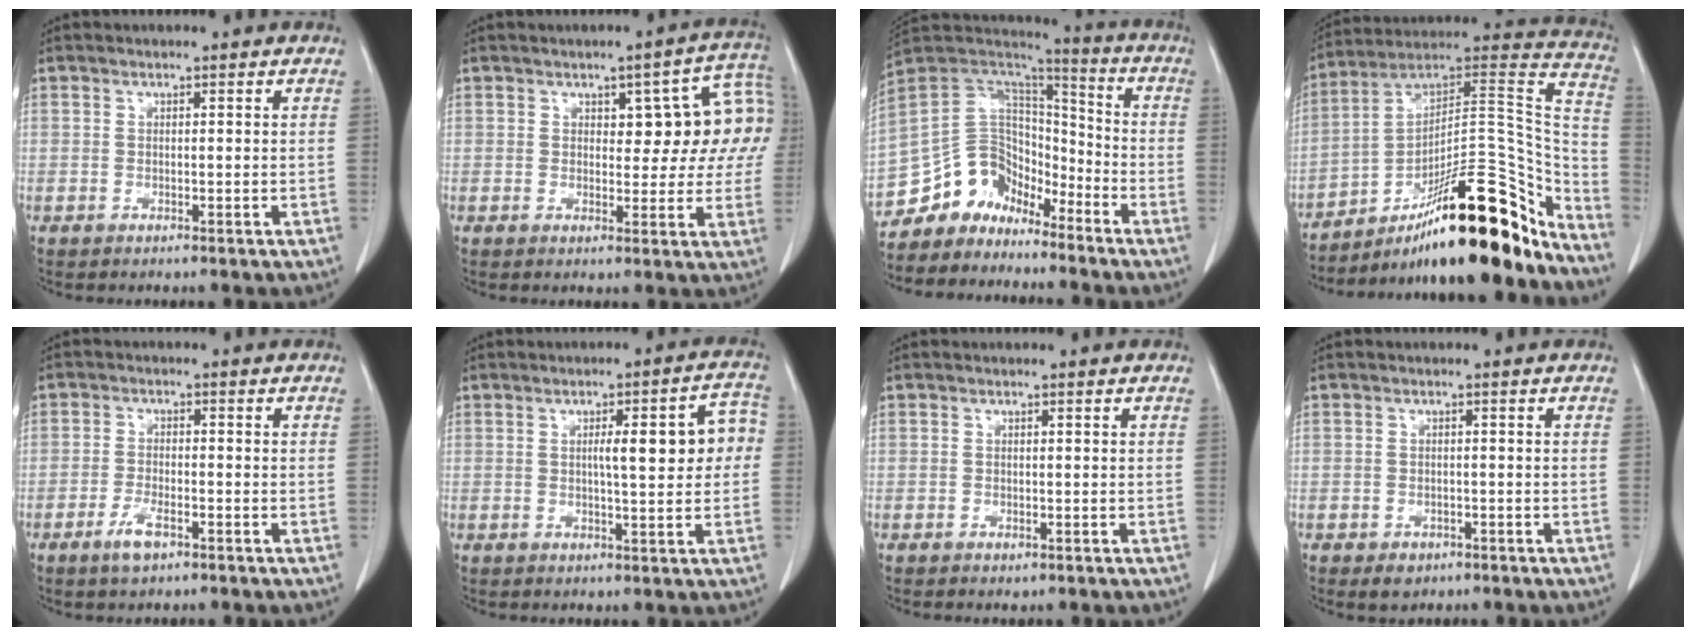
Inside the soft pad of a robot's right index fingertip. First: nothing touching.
{"total": 10.0, "force": [2.4, 4.3, 8.6], "torque": [-0.082, 0.031, 0.028]}
{"total": 11.6, "force": [-9.5, 6.1, 2.3], "torque": [-0.039, 0.070, -0.179]}
{"total": 28.3, "force": [-19.2, 6.1, 20.0], "torque": [-0.225, 0.039, -0.289]}
{"total": 3.7, "force": [-2.3, 1.1, 2.7], "torque": [-0.057, -0.001, -0.043]}
{"total": 8.7, "force": [0.8, 1.7, 8.5], "torque": [-0.110, 0.023, 0.010]}
{"total": 0.5, "force": [-0.3, 0.3, 0.3], "torque": [-0.006, -0.001, -0.002]}
{"total": 2.3, "force": [-1.5, 1.6, 0.9], "torque": [-0.011, 0.001, -0.013]}